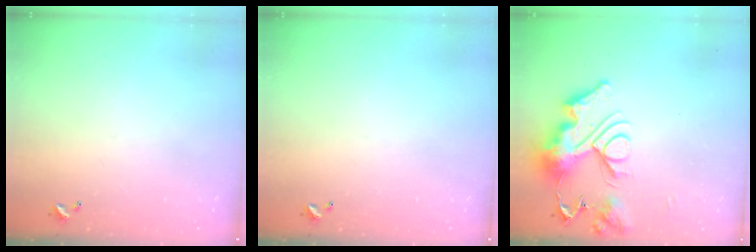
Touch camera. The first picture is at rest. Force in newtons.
{"total": 0.0}
{"total": 17.1, "press": 17.1, "slide": 1.7}